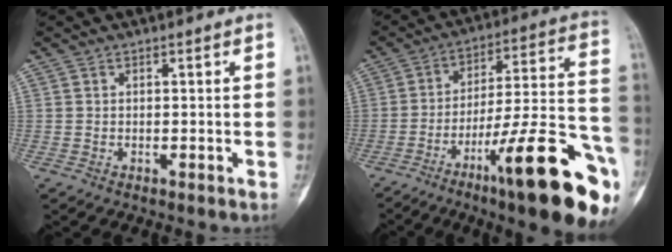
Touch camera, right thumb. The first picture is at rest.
{"total": 25.4, "force": [-12.5, 4.6, 21.6], "torque": [-0.261, 0.069, -0.190]}